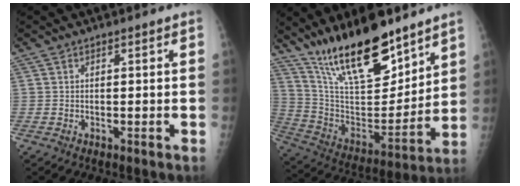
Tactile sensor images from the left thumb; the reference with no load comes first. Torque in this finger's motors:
{"motor_torque": [0.92, 0.92, 1.39, -1.38, 0.18]}